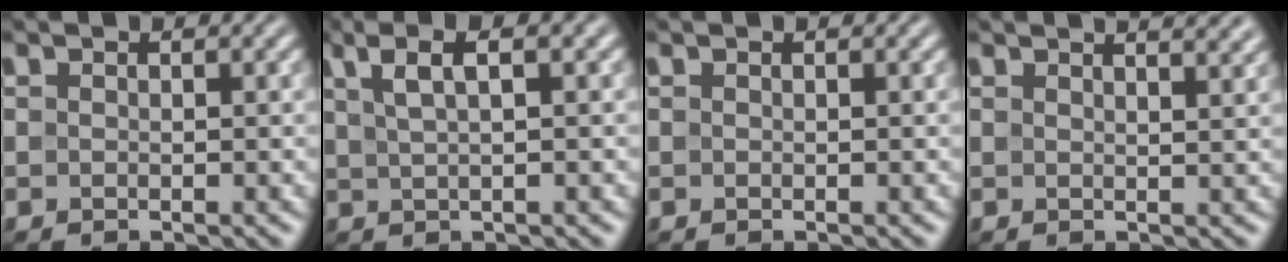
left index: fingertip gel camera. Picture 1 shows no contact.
{"total": 4.8, "force": [2.6, 1.4, 3.8], "torque": [-0.060, 0.013, 0.031]}
{"total": 0.0}
{"total": 4.9, "force": [3.6, 1.9, 2.6], "torque": [-0.003, 0.032, 0.010]}